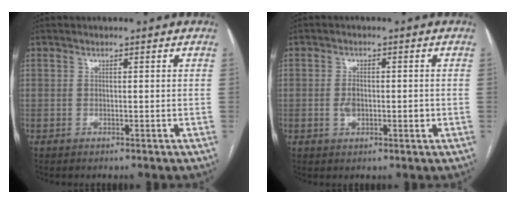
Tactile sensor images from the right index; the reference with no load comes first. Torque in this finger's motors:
{"motor_torque": [0.81, 0.02, 0.26, 0.05]}